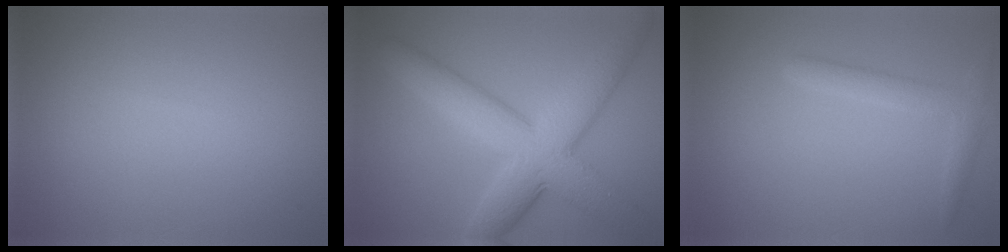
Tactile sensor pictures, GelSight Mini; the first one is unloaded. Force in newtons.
{"total": 8.7, "press": 8.7, "slide": 0.2}
{"total": 2.1, "press": 2.1, "slide": 0.0}